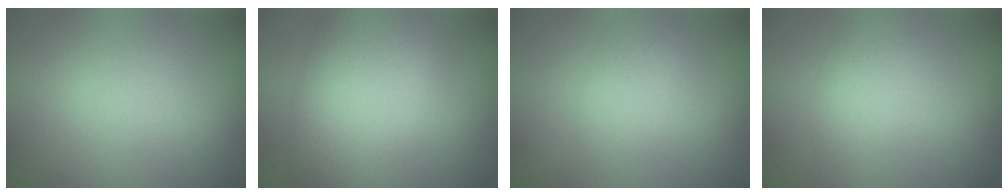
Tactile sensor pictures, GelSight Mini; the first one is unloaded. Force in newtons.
{"total": 7.6, "press": 7.6, "slide": 0.5}
{"total": 1.8, "press": 1.8, "slide": 0.1}
{"total": 1.8, "press": 1.8, "slide": 0.1}